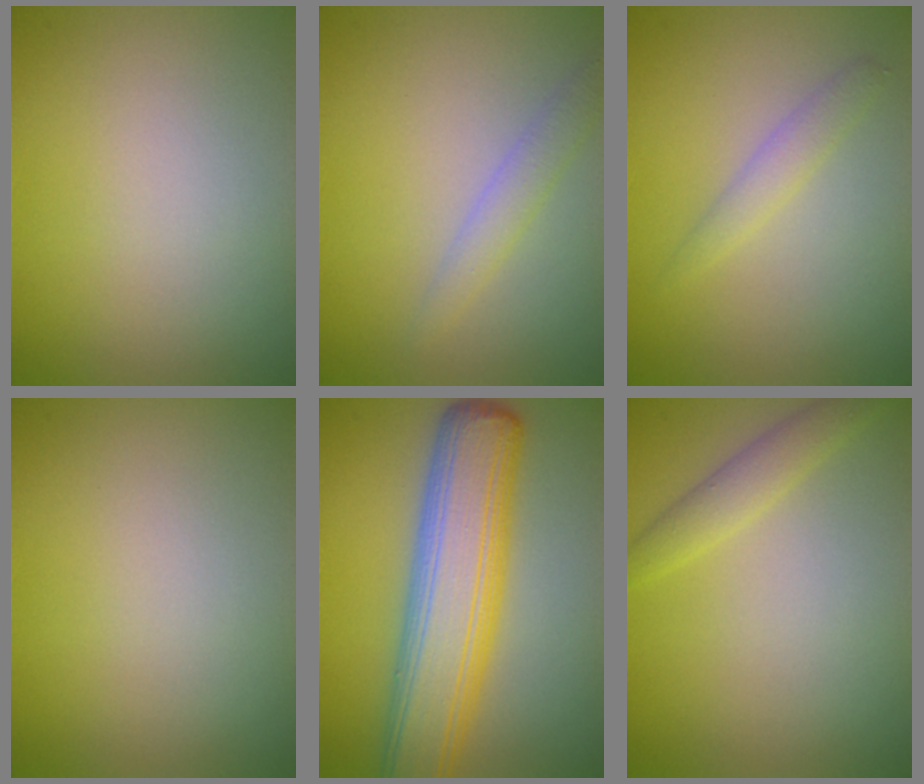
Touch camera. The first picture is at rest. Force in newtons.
{"total": 1.7, "press": 1.7, "slide": 0.0}
{"total": 1.5, "press": 1.5, "slide": 0.1}
{"total": 0.0}
{"total": 9.3, "press": 9.3, "slide": 0.3}
{"total": 2.0, "press": 2.0, "slide": 0.1}